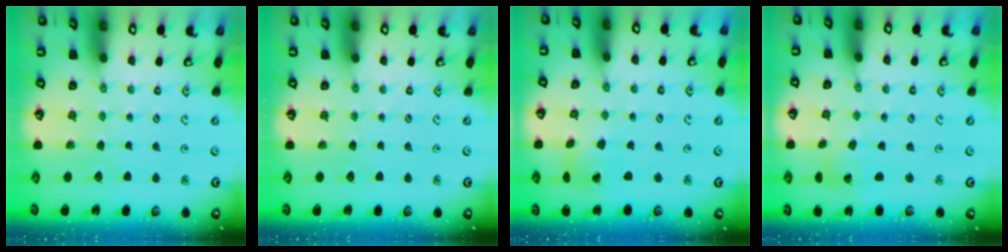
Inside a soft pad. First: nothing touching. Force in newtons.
{"total": 0.0}
{"total": 2.8, "press": 2.7, "slide": 0.4}
{"total": 2.1, "press": 2.1, "slide": 0.1}